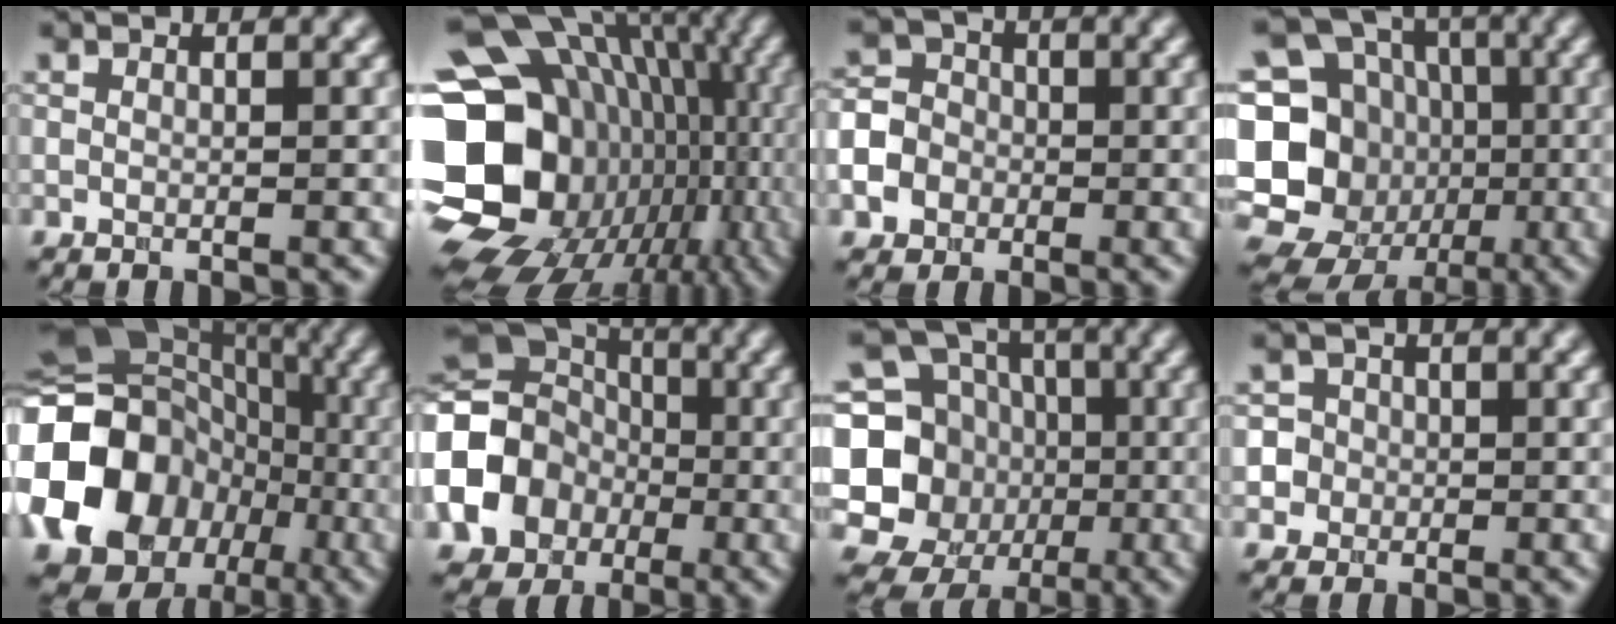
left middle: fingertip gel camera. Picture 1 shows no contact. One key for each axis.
{"total": 21.8, "fx": -2.2, "fy": 18.0, "fz": 12.1, "tx": -0.205, "ty": -0.002, "tz": -0.051}
{"total": 7.3, "fx": -3.2, "fy": 6.1, "fz": 2.3, "tx": -0.047, "ty": -0.016, "tz": -0.074}
{"total": 18.9, "fx": -2.9, "fy": 17.2, "fz": 7.2, "tx": -0.178, "ty": 0.014, "tz": -0.075}
{"total": 16.4, "fx": -3.6, "fy": 13.7, "fz": 8.3, "tx": -0.194, "ty": 0.004, "tz": -0.083}
{"total": 14.5, "fx": -3.2, "fy": 12.5, "fz": 6.6, "tx": -0.141, "ty": -0.016, "tz": -0.095}
{"total": 13.6, "fx": -1.0, "fy": 12.5, "fz": 5.4, "tx": -0.139, "ty": 0.014, "tz": -0.030}
{"total": 3.6, "fx": 0.0, "fy": 3.5, "fz": 0.8, "tx": 0.013, "ty": 0.023, "tz": -0.007}